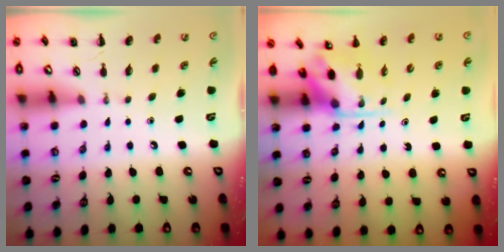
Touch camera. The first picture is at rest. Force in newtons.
{"total": 3.7, "press": 3.7, "slide": 0.6}